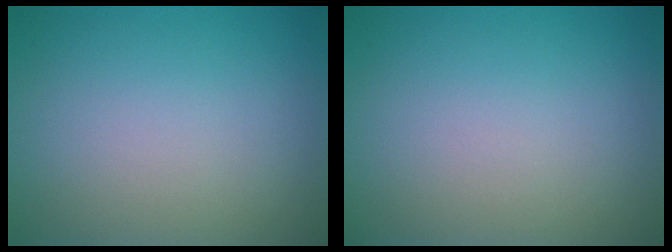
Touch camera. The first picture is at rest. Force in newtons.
{"total": 0.0}